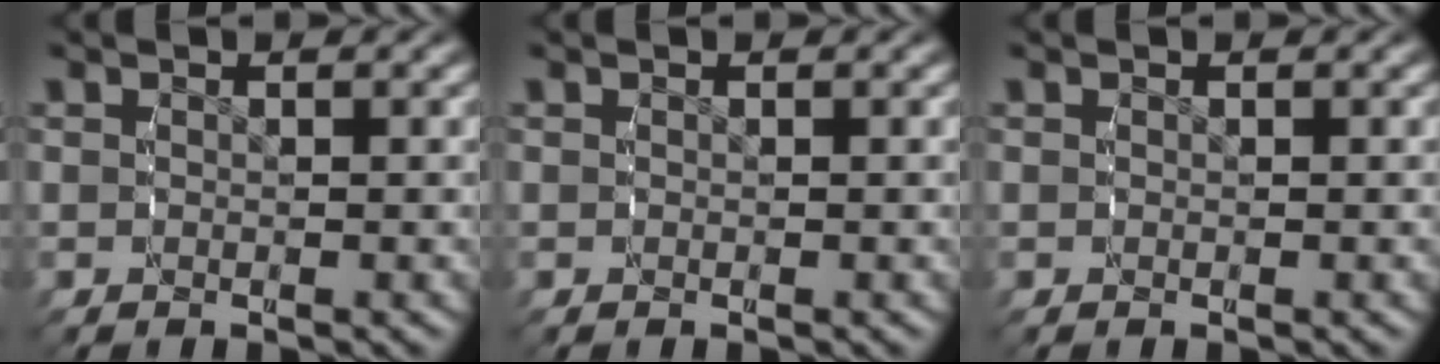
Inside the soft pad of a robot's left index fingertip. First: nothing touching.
{"total": 0.0}
{"total": 0.0}